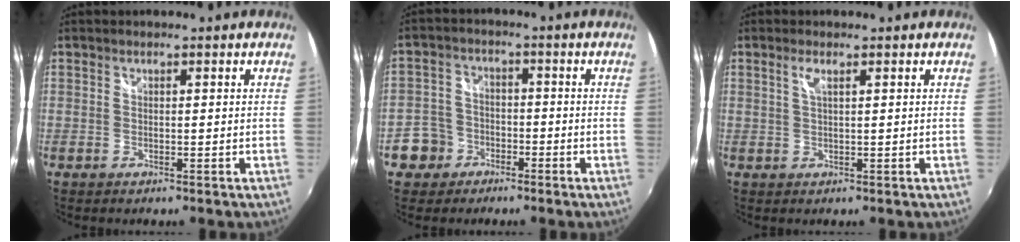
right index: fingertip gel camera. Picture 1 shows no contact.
{"total": 6.4, "force": [-3.3, 5.4, 0.7], "torque": [-0.028, 0.021, -0.063]}
{"total": 1.6, "force": [0.8, 0.2, 1.4], "torque": [-0.028, 0.001, 0.012]}